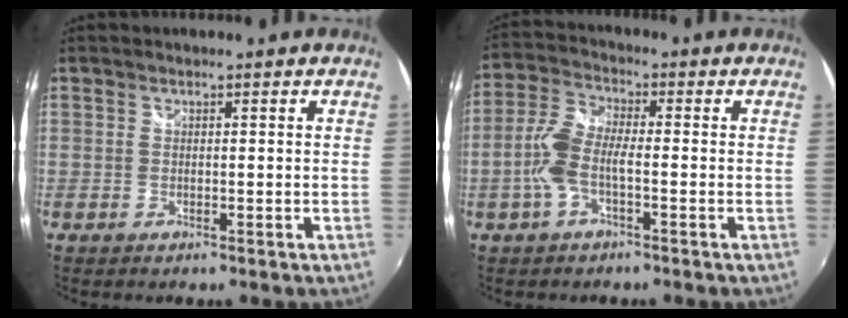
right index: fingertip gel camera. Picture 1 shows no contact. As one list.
[{"total": 6.9, "force": [-2.1, 2.1, 6.2], "torque": [-0.145, 0.012, -0.043]}]